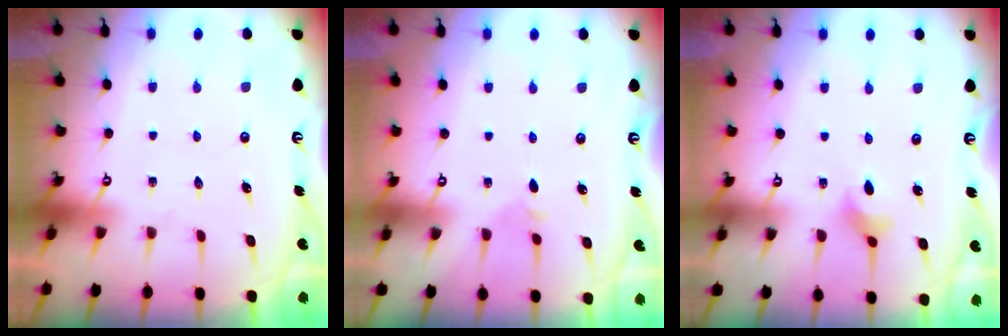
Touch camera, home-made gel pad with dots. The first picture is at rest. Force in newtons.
{"total": 2.2, "press": 2.1, "slide": 0.6}
{"total": 3.5, "press": 3.4, "slide": 0.8}